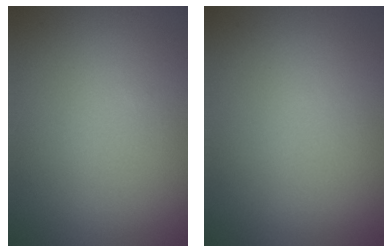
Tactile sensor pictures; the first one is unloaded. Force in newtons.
{"total": 0.0}